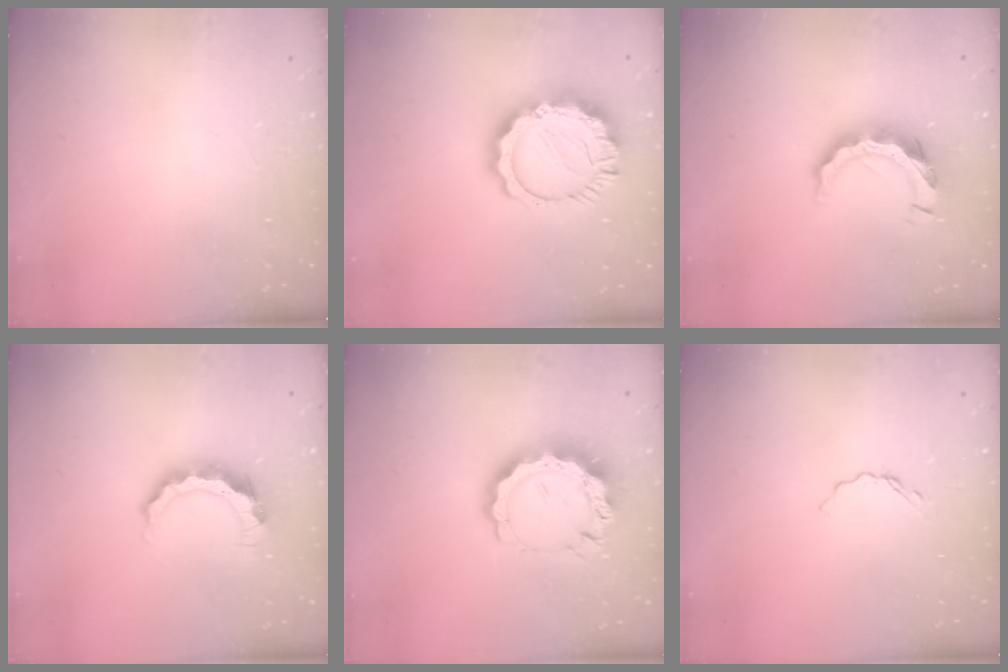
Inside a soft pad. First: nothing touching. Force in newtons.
{"total": 14.7, "press": 14.6, "slide": 1.3}
{"total": 11.6, "press": 11.6, "slide": 1.1}
{"total": 9.0, "press": 9.0, "slide": 0.2}
{"total": 14.7, "press": 14.6, "slide": 1.2}
{"total": 4.5, "press": 4.5, "slide": 0.4}